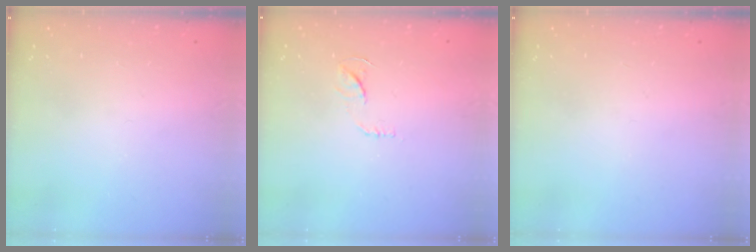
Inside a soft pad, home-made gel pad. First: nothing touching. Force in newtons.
{"total": 6.1, "press": 6.1, "slide": 0.3}
{"total": 0.0}